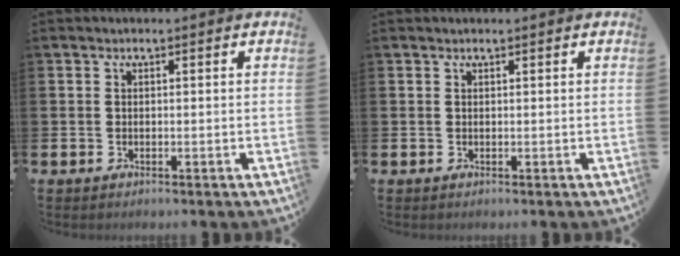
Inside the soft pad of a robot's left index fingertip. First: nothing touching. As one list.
[{"total": 0.0}]